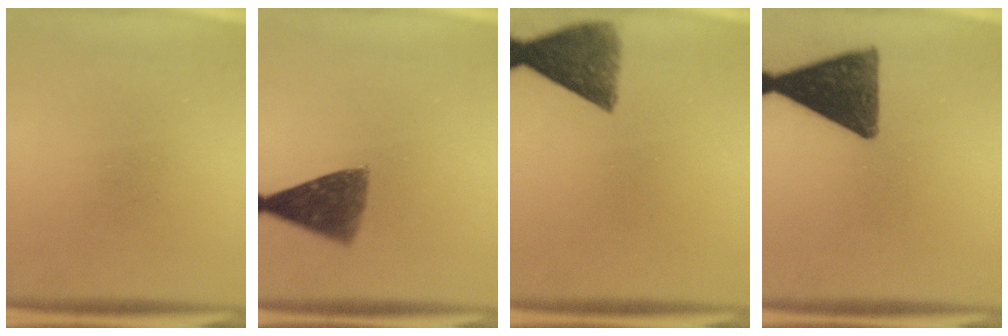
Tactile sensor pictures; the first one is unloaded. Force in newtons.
{"total": 8.0}
{"total": 8.5}
{"total": 12.4}